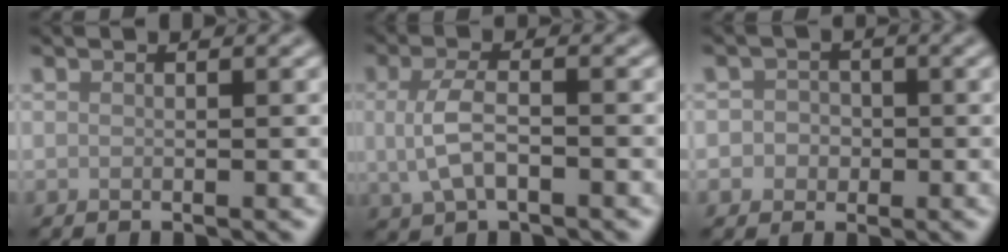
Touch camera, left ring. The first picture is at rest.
{"total": 3.9, "force": [-0.4, 1.9, 3.4], "torque": [-0.079, -0.006, -0.008]}
{"total": 2.4, "force": [-0.3, 2.3, 0.6], "torque": [0.014, 0.004, -0.023]}